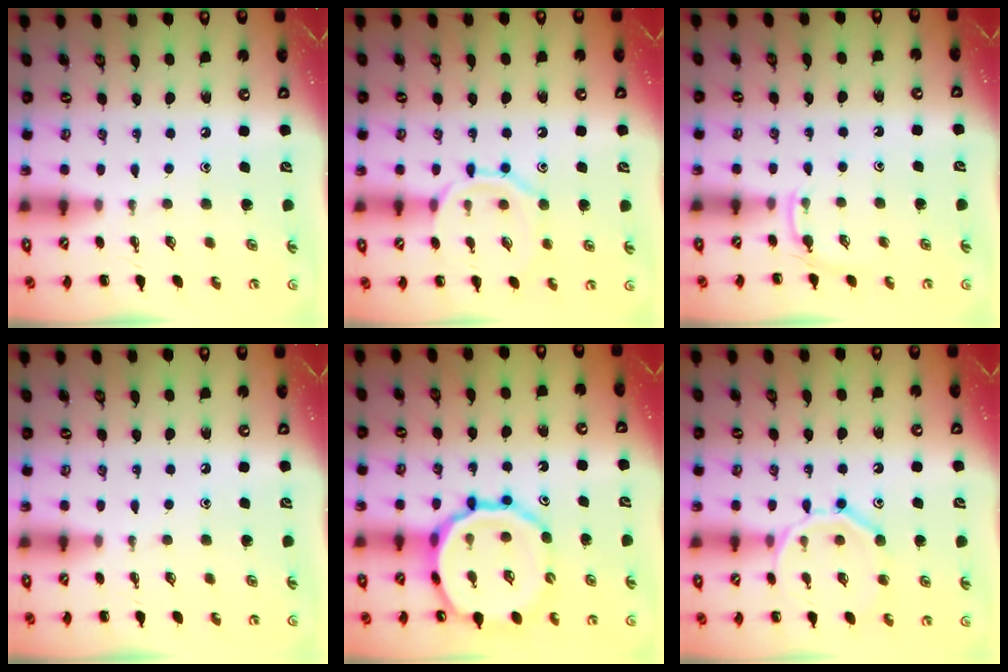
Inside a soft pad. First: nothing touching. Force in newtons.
{"total": 10.6, "press": 10.6, "slide": 0.7}
{"total": 3.3, "press": 3.1, "slide": 1.1}
{"total": 0.0}
{"total": 19.1, "press": 18.8, "slide": 3.5}
{"total": 13.0, "press": 12.9, "slide": 1.1}